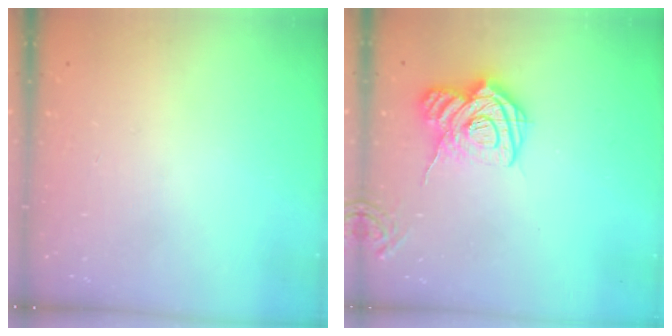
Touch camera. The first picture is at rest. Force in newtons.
{"total": 14.7, "press": 14.6, "slide": 1.5}